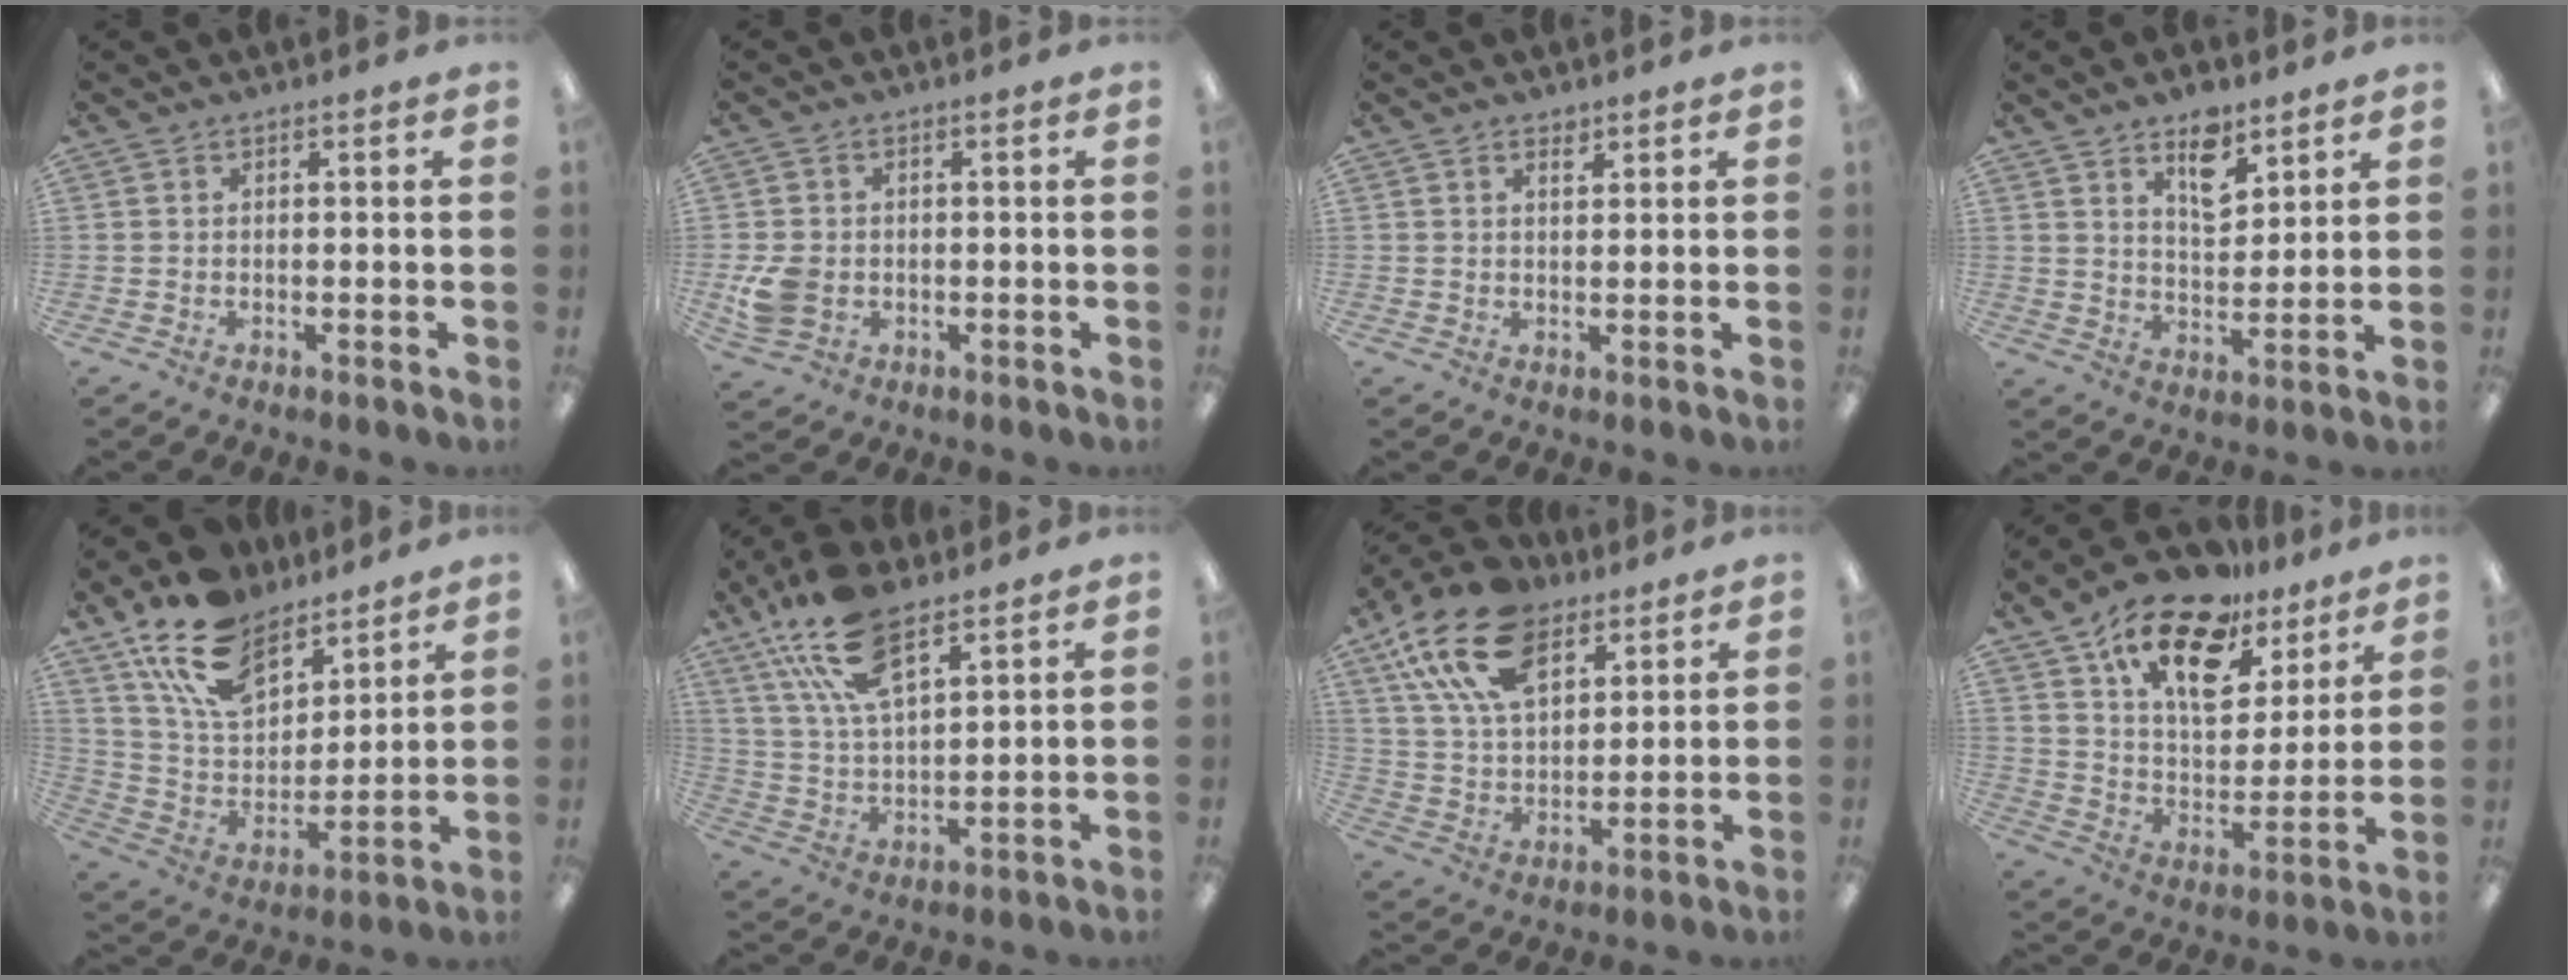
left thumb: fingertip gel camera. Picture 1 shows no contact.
{"total": 6.4, "force": [-1.3, 5.3, 3.4], "torque": [-0.059, 0.001, -0.023]}
{"total": 1.6, "force": [1.3, 0.6, 0.6], "torque": [-0.005, -0.003, 0.023]}
{"total": 9.2, "force": [6.1, 4.4, 5.3], "torque": [-0.064, -0.034, 0.102]}
{"total": 18.0, "force": [12.8, 9.6, 8.2], "torque": [-0.173, -0.060, 0.239]}
{"total": 16.0, "force": [10.3, 6.6, 10.3], "torque": [-0.211, -0.033, 0.182]}
{"total": 18.6, "force": [10.4, 10.2, 11.5], "torque": [-0.236, -0.026, 0.188]}
{"total": 19.1, "force": [12.4, 9.9, 10.7], "torque": [-0.177, -0.069, 0.219]}